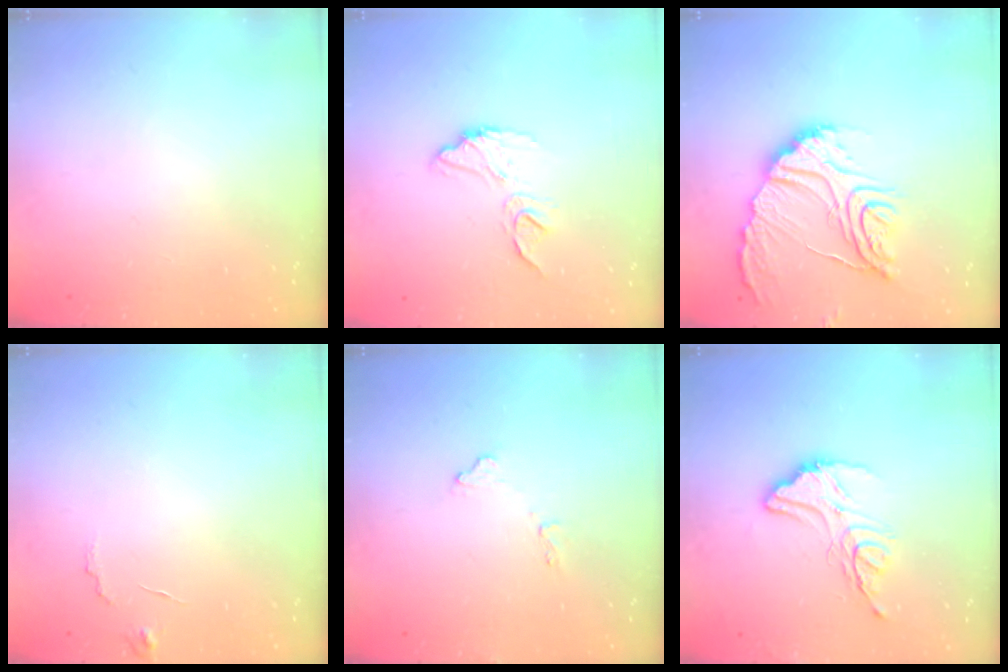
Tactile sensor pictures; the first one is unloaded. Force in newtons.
{"total": 10.0, "press": 10.0, "slide": 0.4}
{"total": 17.5, "press": 17.5, "slide": 1.1}
{"total": 4.9, "press": 4.9, "slide": 0.3}
{"total": 7.5, "press": 7.5, "slide": 0.3}
{"total": 13.7, "press": 13.6, "slide": 1.2}